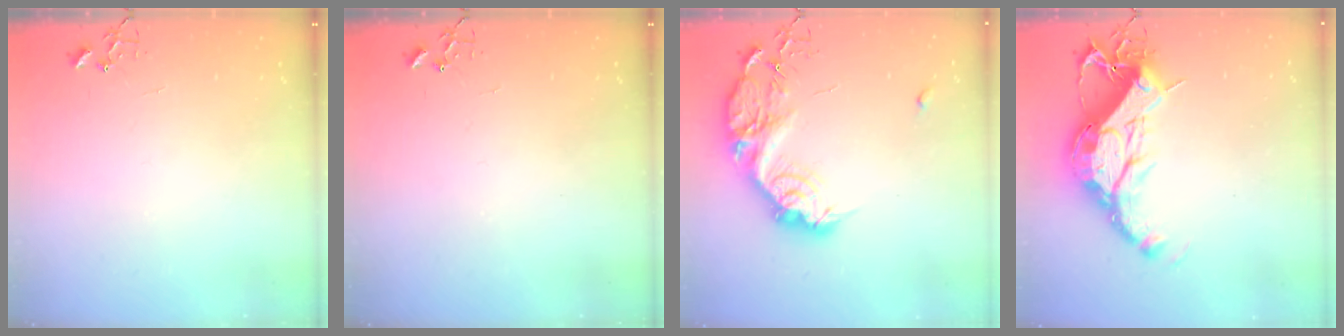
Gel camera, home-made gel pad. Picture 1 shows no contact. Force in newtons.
{"total": 0.0}
{"total": 20.8, "press": 20.7, "slide": 1.5}
{"total": 21.0, "press": 20.9, "slide": 2.1}